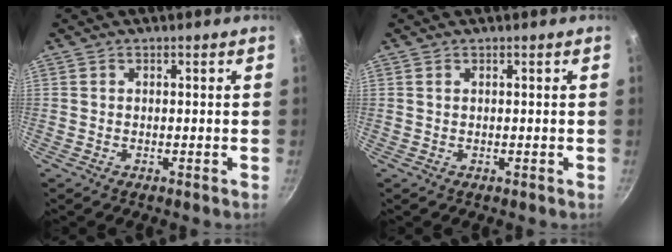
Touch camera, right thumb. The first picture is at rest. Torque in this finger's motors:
{"motor_torque": [-0.32, 0.09, -0.05, 0.49, 0.03]}